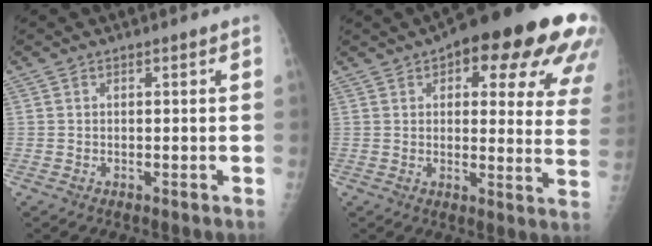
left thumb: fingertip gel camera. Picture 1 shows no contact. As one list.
[{"total": 26.0, "force": [14.0, 9.1, 19.9], "torque": [-0.186, -0.012, 0.159]}]